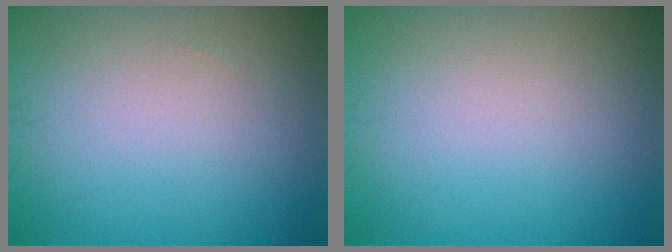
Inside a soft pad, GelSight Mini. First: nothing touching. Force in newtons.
{"total": 0.0}